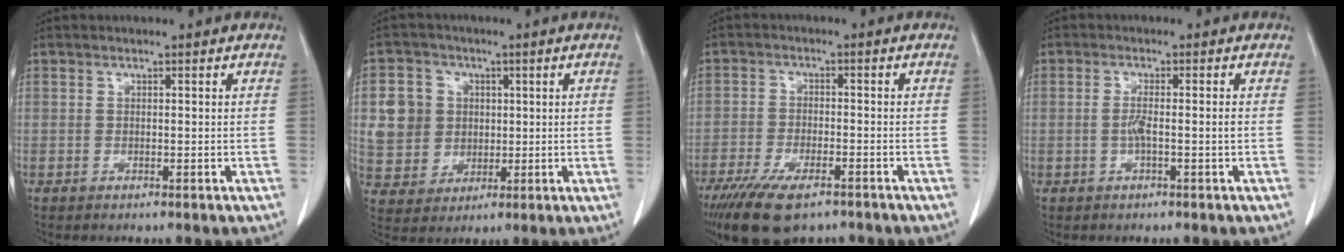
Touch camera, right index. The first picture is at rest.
{"total": 8.4, "force": [1.4, 7.9, 2.4], "torque": [-0.064, 0.021, 0.035]}
{"total": 10.7, "force": [-7.6, 3.7, 6.5], "torque": [-0.115, -0.015, -0.124]}
{"total": 2.7, "force": [-0.6, -0.2, 2.7], "torque": [-0.051, 0.001, -0.011]}